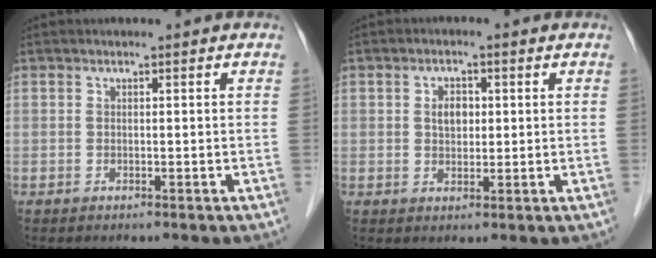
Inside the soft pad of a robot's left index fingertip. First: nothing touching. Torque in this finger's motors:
{"motor_torque": [0.21, -0.02, 0.06, 0.01]}